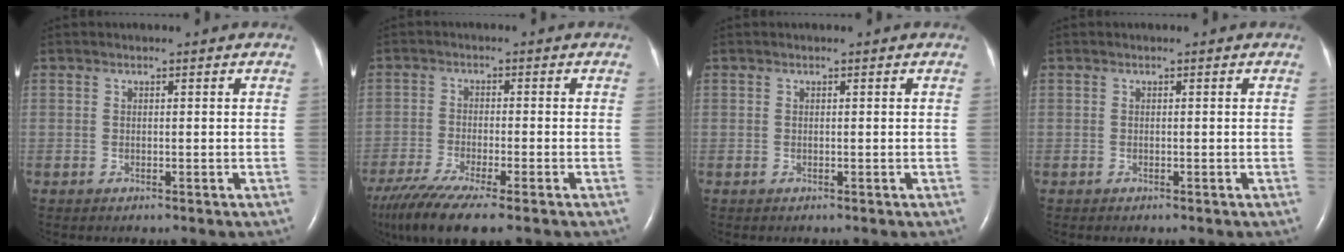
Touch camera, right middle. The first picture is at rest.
{"total": 11.2, "force": [-8.3, 1.2, 7.4], "torque": [-0.138, -0.025, -0.142]}
{"total": 0.0}
{"total": 0.0}